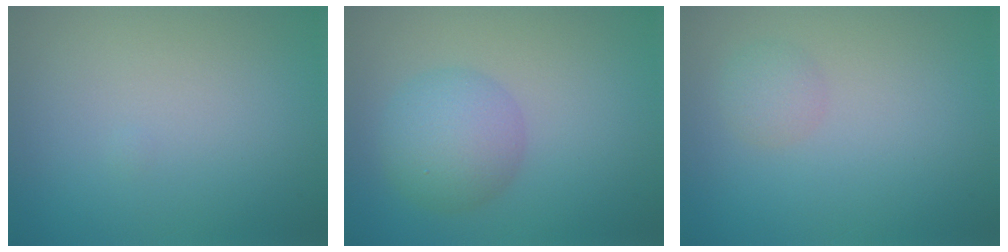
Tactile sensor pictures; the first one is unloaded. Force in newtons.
{"total": 4.4, "press": 4.4, "slide": 0.1}
{"total": 1.4, "press": 1.4, "slide": 0.1}